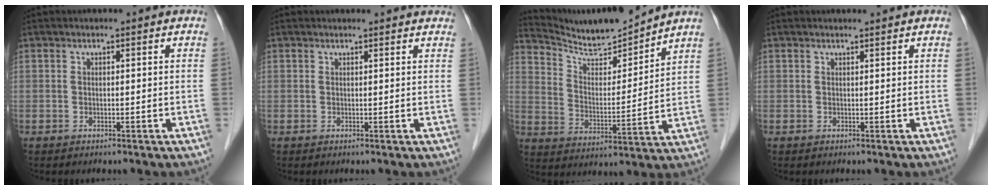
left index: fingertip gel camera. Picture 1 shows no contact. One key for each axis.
{"total": 3.6, "fx": 3.3, "fy": 0.8, "fz": 0.9, "tx": -0.009, "ty": 0.007, "tz": 0.024}
{"total": 10.3, "fx": 10.0, "fy": -0.6, "fz": 2.2, "tx": -0.055, "ty": -0.011, "tz": 0.186}
{"total": 0.0}